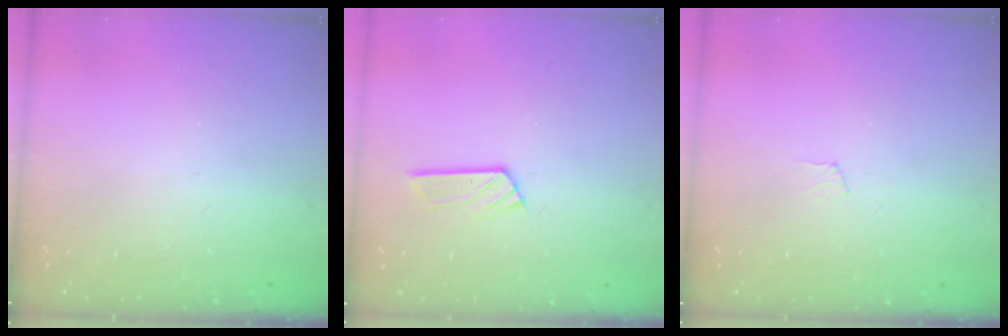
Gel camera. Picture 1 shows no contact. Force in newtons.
{"total": 5.1, "press": 5.1, "slide": 0.3}
{"total": 3.7, "press": 3.7, "slide": 0.4}